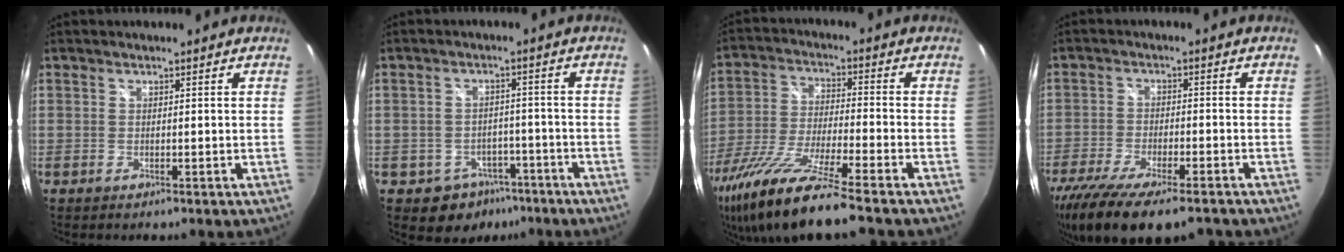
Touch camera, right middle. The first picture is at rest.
{"total": 7.3, "force": [-4.5, 5.5, 1.5], "torque": [-0.035, 0.019, -0.048]}
{"total": 17.7, "force": [-13.2, 0.9, 11.7], "torque": [-0.240, -0.049, -0.243]}
{"total": 17.6, "force": [-13.4, 4.7, 10.4], "torque": [-0.217, -0.059, -0.220]}